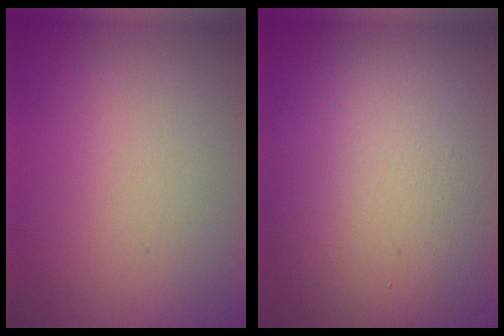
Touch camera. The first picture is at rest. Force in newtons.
{"total": 13.8, "press": 13.8, "slide": 1.0}